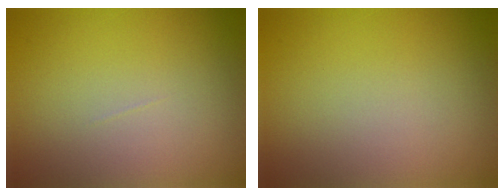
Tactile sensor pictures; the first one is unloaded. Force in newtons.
{"total": 0.0}